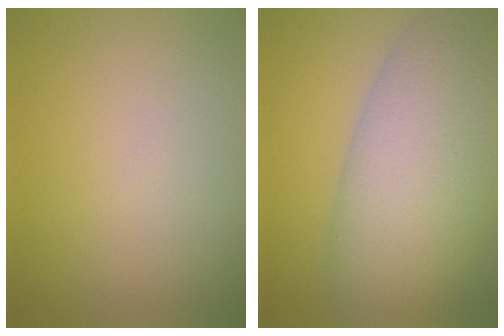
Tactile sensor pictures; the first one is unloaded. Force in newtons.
{"total": 11.9, "press": 11.9, "slide": 0.7}